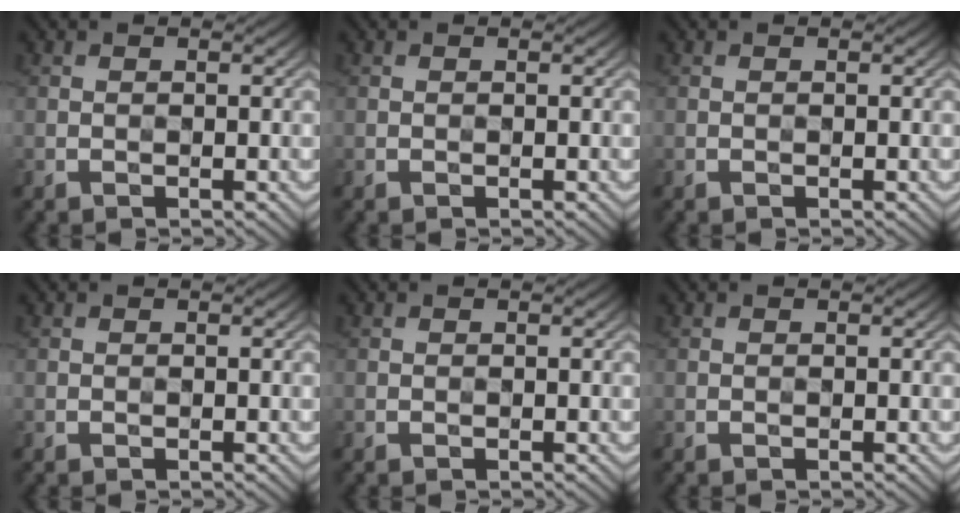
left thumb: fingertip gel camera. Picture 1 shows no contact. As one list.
[{"total": 0.0}, {"total": 0.0}, {"total": 0.0}, {"total": 0.0}, {"total": 0.0}]